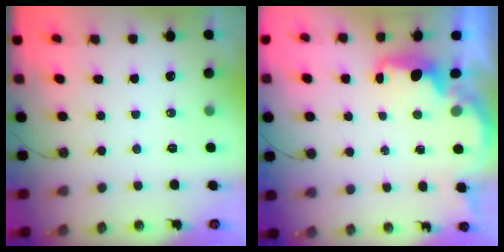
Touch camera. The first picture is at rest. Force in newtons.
{"total": 2.1, "press": 2.0, "slide": 0.7}